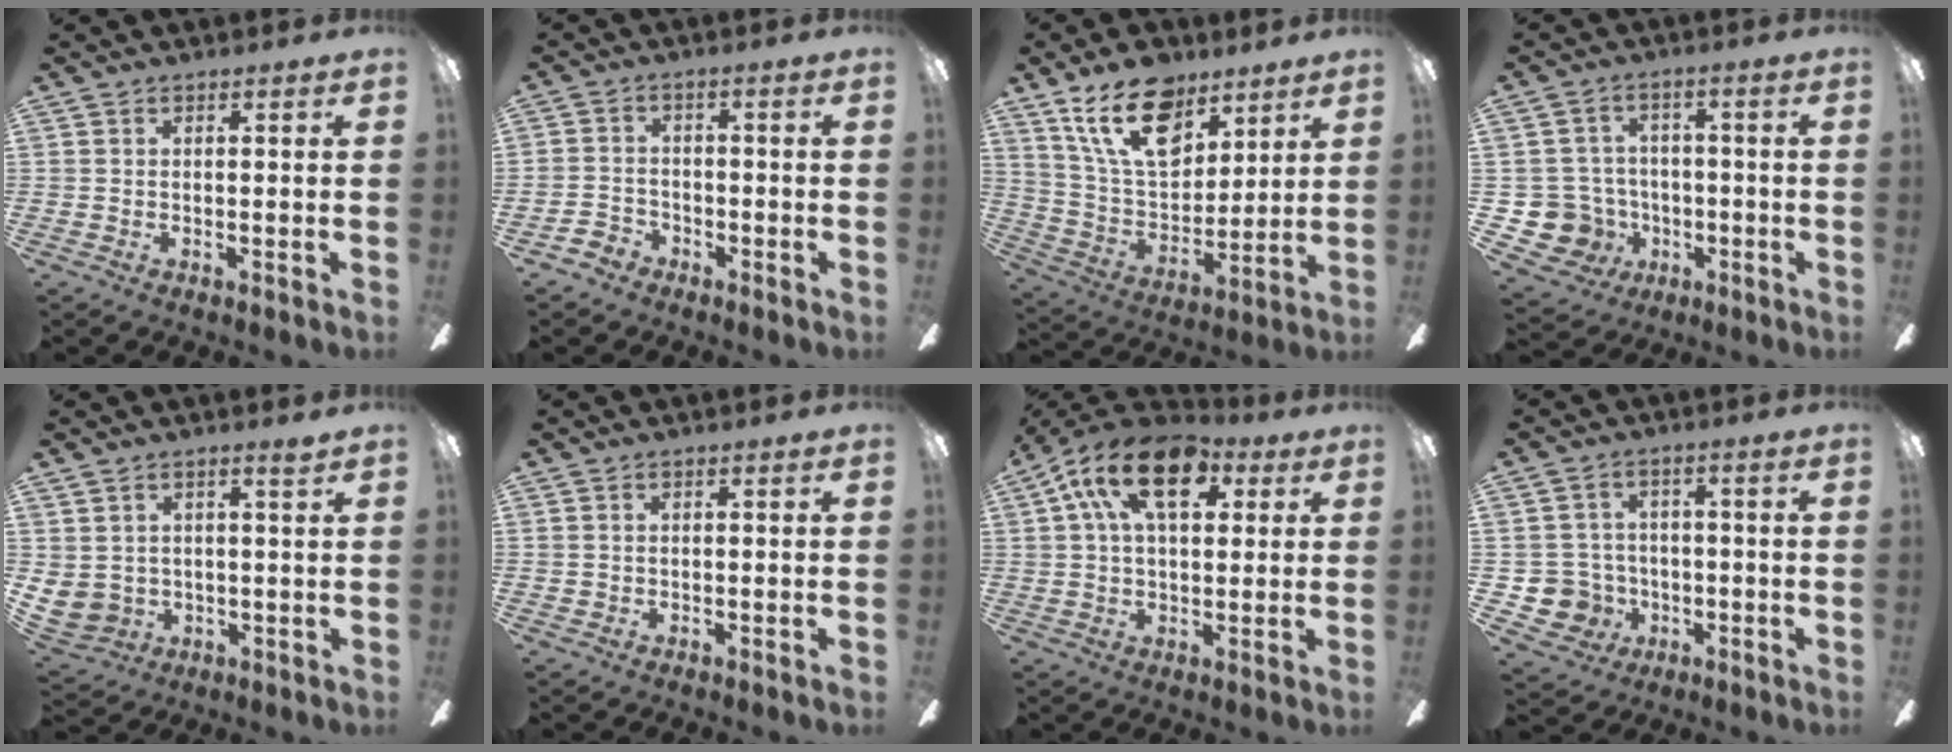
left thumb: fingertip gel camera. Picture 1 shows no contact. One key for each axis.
{"total": 3.7, "fx": -2.9, "fy": 2.3, "fz": 0.5, "tx": -0.012, "ty": 0.016, "tz": -0.058}
{"total": 19.2, "fx": 11.4, "fy": 10.7, "fz": 11.0, "tx": -0.190, "ty": -0.042, "tz": 0.208}
{"total": 9.3, "fx": -2.5, "fy": 8.7, "fz": 2.2, "tx": -0.088, "ty": 0.020, "tz": -0.037}
{"total": 5.2, "fx": 2.2, "fy": 4.5, "fz": 1.5, "tx": -0.033, "ty": -0.014, "tz": 0.042}
{"total": 0.8, "fx": -0.1, "fy": 0.7, "fz": -0.2, "tx": 0.004, "ty": 0.006, "tz": -0.004}
{"total": 16.4, "fx": 6.9, "fy": 8.9, "fz": 11.9, "tx": -0.215, "ty": -0.005, "tz": 0.117}
{"total": 7.1, "fx": -1.6, "fy": 6.8, "fz": 1.1, "tx": -0.060, "ty": 0.011, "tz": -0.024}